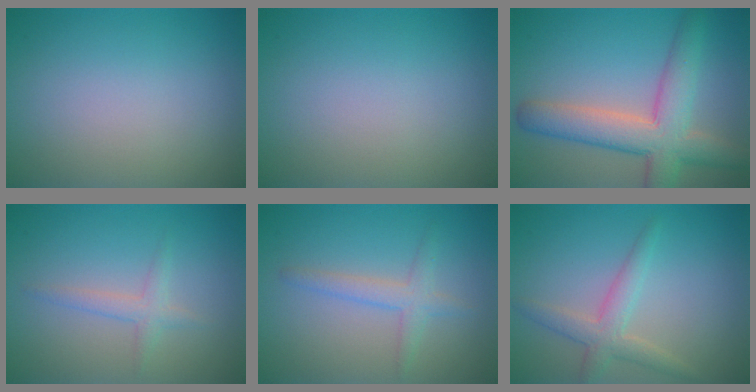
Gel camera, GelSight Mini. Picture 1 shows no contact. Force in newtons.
{"total": 0.0}
{"total": 6.8, "press": 6.8, "slide": 0.5}
{"total": 1.7, "press": 1.7, "slide": 0.1}
{"total": 2.2, "press": 2.2, "slide": 0.0}
{"total": 2.8, "press": 2.8, "slide": 0.1}